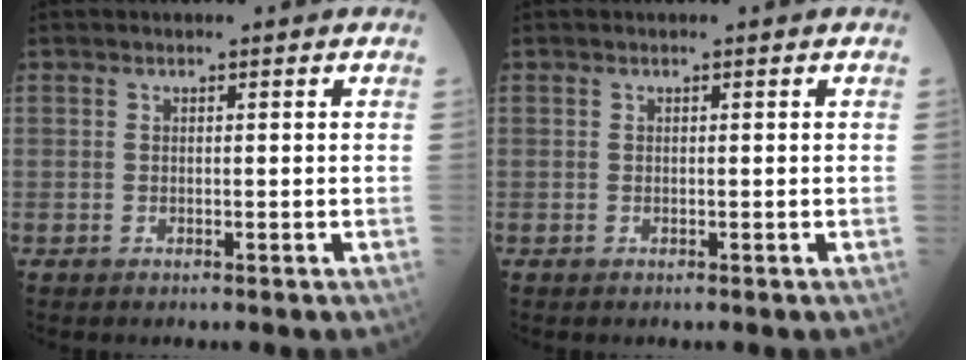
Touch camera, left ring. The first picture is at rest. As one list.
[{"total": 0.0}]